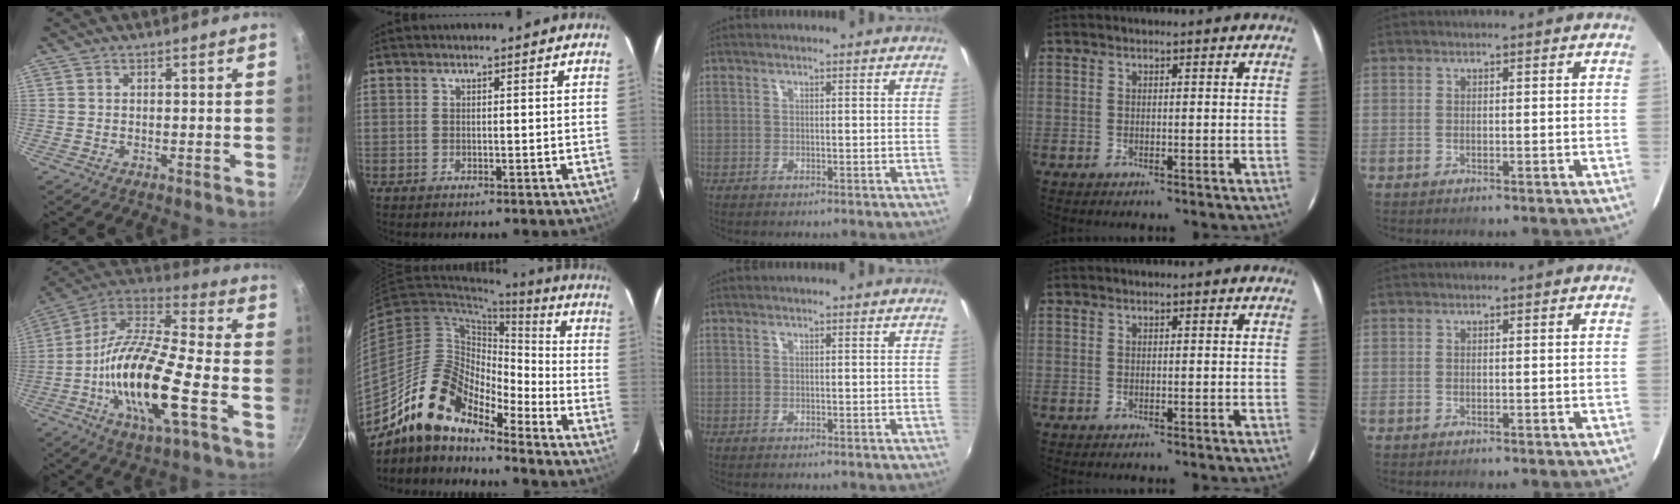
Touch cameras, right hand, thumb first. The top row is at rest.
{"thumb": {"total": 20.5, "force": [-6.5, 5.1, 18.8], "torque": [-0.347, 0.029, -0.142]}, "index": {"total": 15.8, "force": [-12.6, 5.5, 7.7], "torque": [-0.140, 0.003, -0.247]}}